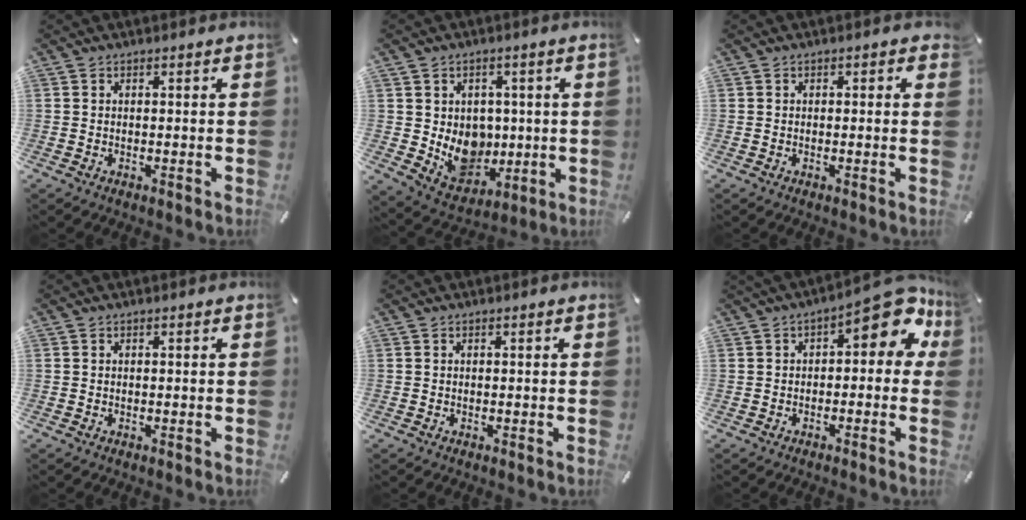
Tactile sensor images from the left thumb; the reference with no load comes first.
{"total": 10.1, "force": [0.2, 9.2, 4.2], "torque": [-0.064, -0.011, 0.016]}
{"total": 0.7, "force": [0.1, 0.6, 0.3], "torque": [0.003, 0.002, -0.001]}
{"total": 0.0}
{"total": 0.0}
{"total": 12.2, "force": [4.5, 5.5, 9.9], "torque": [-0.124, -0.033, 0.074]}